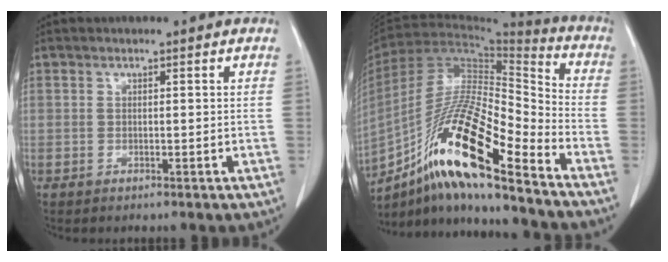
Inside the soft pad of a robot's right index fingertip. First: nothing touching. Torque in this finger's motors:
{"motor_torque": [1.10, -1.04, 0.44, 0.16]}